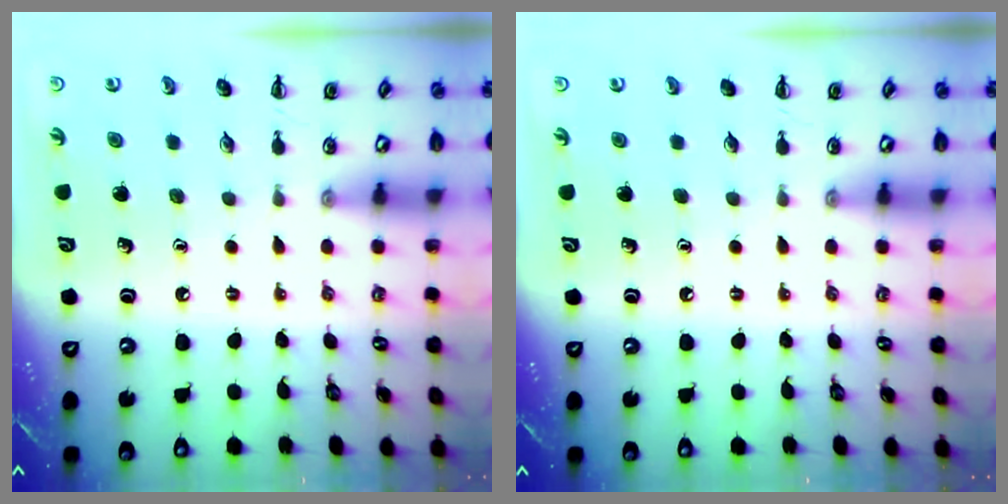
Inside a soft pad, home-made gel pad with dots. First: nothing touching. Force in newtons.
{"total": 0.0}